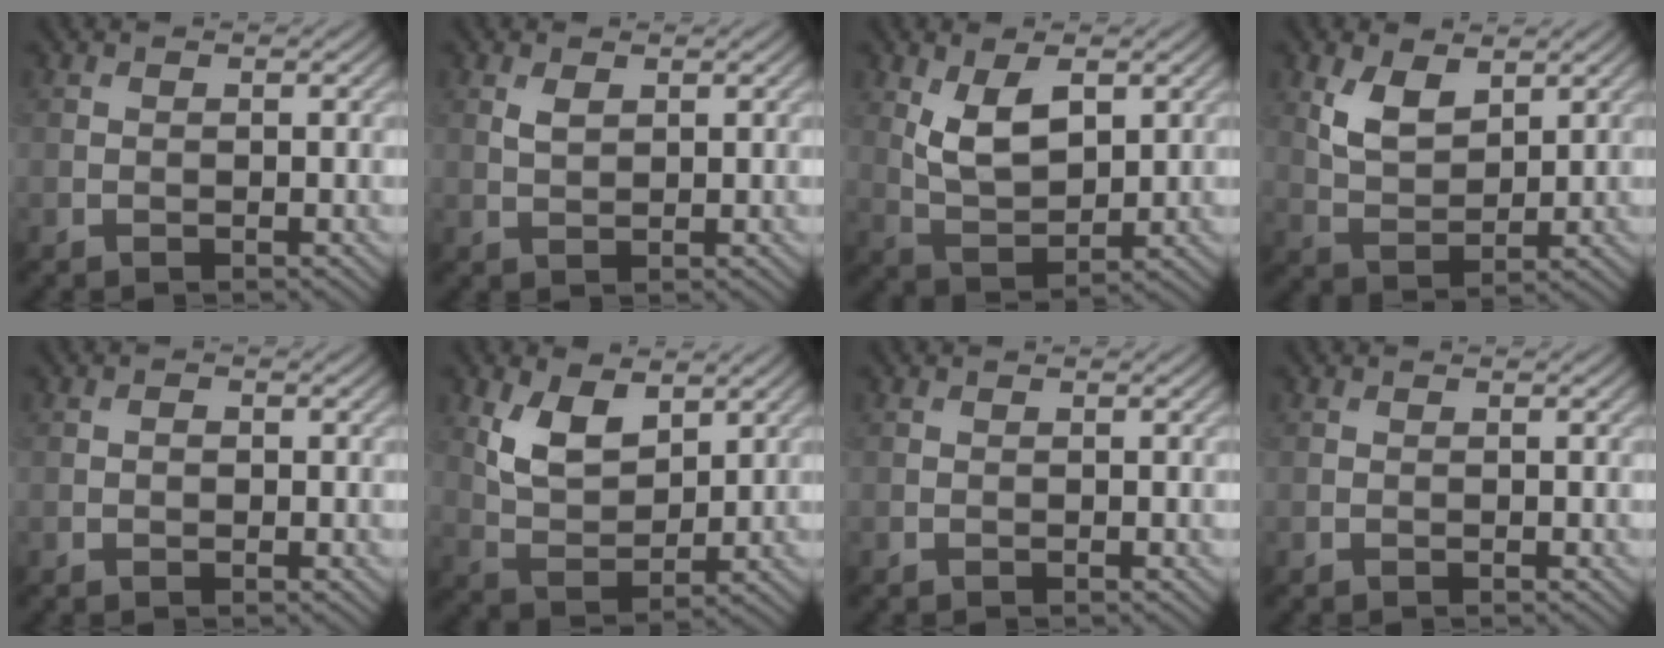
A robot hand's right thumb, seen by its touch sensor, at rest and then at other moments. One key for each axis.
{"total": 1.7, "fx": 0.8, "fy": 0.9, "fz": 1.2, "tx": -0.028, "ty": -0.001, "tz": 0.019}
{"total": 7.1, "fx": 2.6, "fy": 3.6, "fz": 5.5, "tx": -0.115, "ty": -0.007, "tz": 0.052}
{"total": 5.5, "fx": 2.8, "fy": 3.0, "fz": 3.7, "tx": -0.084, "ty": -0.008, "tz": 0.059}
{"total": 0.8, "fx": 0.0, "fy": 0.6, "fz": 0.6, "tx": -0.008, "ty": -0.002, "tz": -0.002}
{"total": 7.1, "fx": 3.5, "fy": 3.9, "fz": 4.8, "tx": -0.103, "ty": -0.013, "tz": 0.067}
{"total": 0.0}
{"total": 0.0}